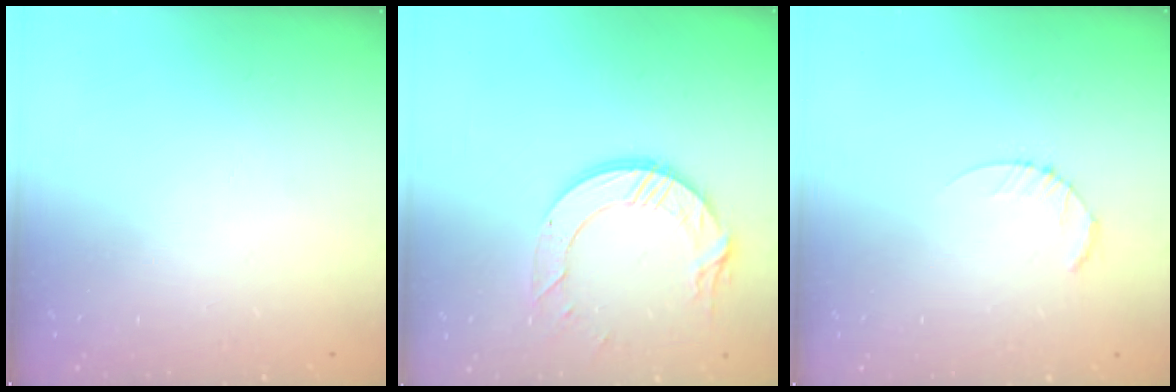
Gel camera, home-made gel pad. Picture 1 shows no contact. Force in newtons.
{"total": 11.1, "press": 11.0, "slide": 1.1}
{"total": 2.6, "press": 2.6, "slide": 0.4}